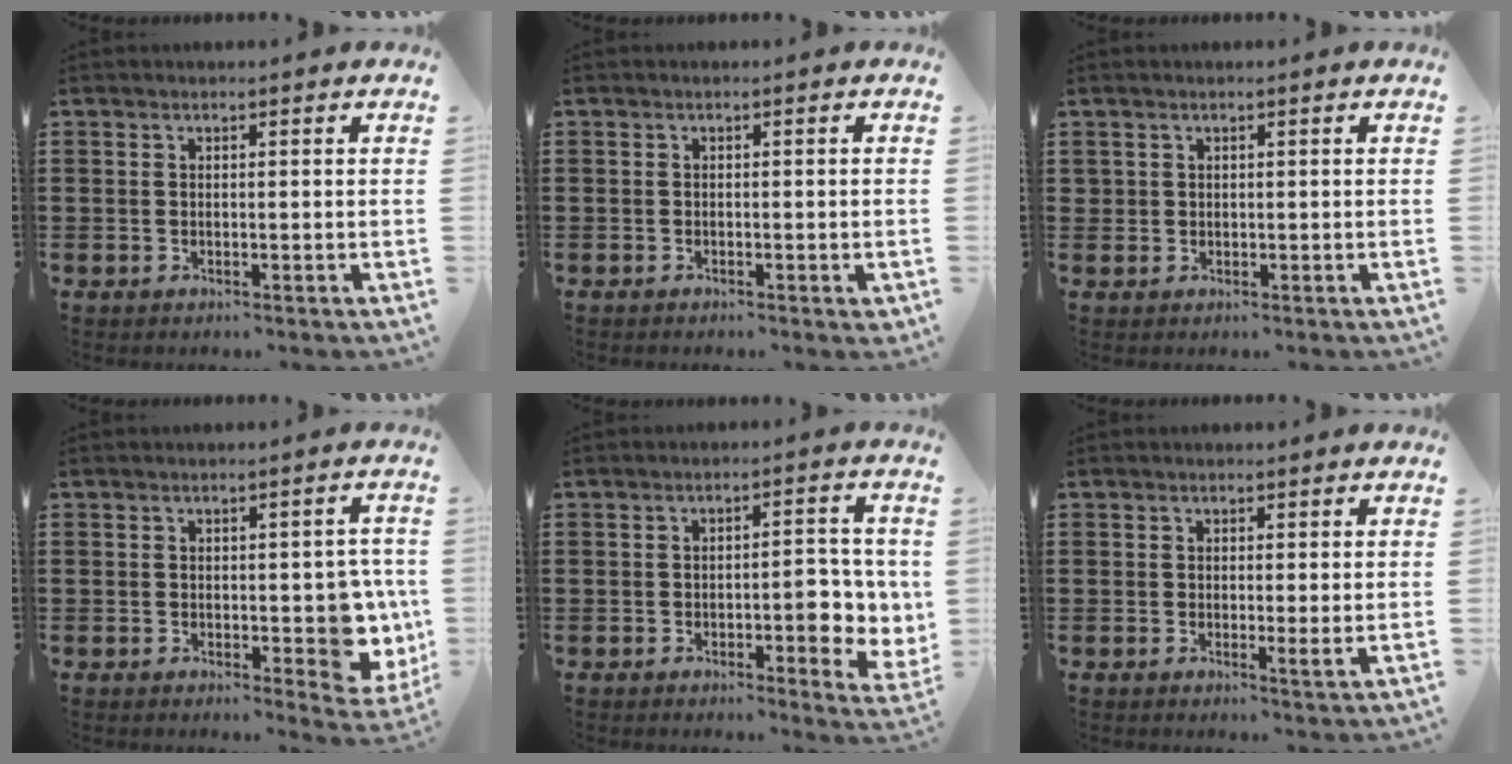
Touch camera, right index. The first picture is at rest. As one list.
[{"total": 0.8, "force": [-0.6, 0.2, 0.4], "torque": [-0.011, -0.006, -0.011]}, {"total": 0.9, "force": [0.4, 0.8, 0.1], "torque": [-0.003, 0.004, 0.008]}, {"total": 5.7, "force": [-0.3, 3.2, 4.8], "torque": [-0.053, -0.001, -0.009]}, {"total": 6.1, "force": [-0.9, 2.3, 5.6], "torque": [-0.063, -0.005, -0.021]}, {"total": 1.3, "force": [0.3, 0.3, 1.3], "torque": [-0.026, -0.001, 0.005]}]